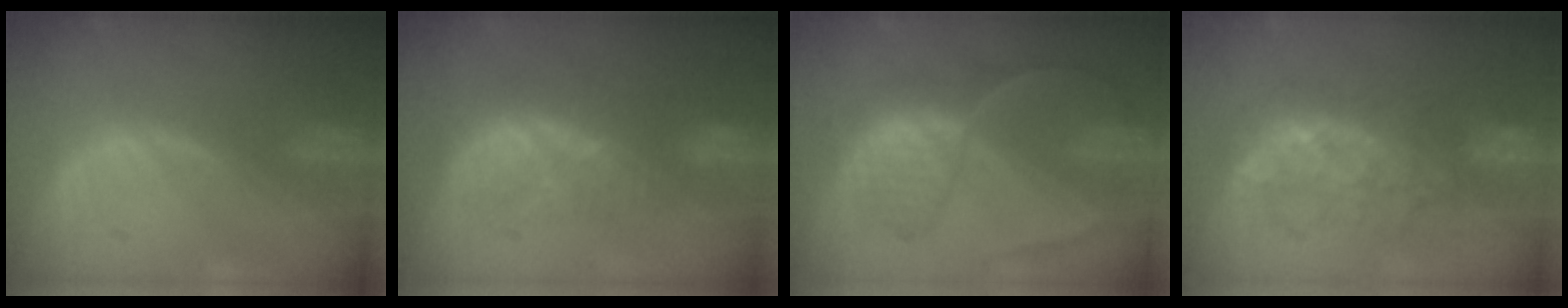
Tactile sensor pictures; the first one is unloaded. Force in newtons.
{"total": 8.9, "press": 7.6, "slide": 4.7}
{"total": 8.9, "press": 7.5, "slide": 4.7}
{"total": 7.7, "press": 7.5, "slide": 1.6}